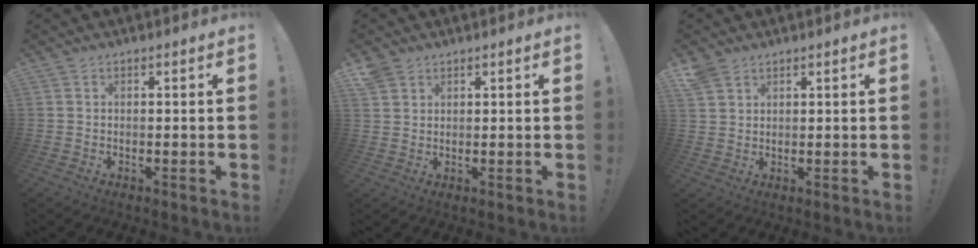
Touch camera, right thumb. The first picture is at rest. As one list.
[{"total": 3.1, "force": [2.3, 1.8, 1.0], "torque": [-0.026, -0.007, 0.045]}, {"total": 3.7, "force": [2.8, 1.9, 1.5], "torque": [-0.034, -0.010, 0.056]}]